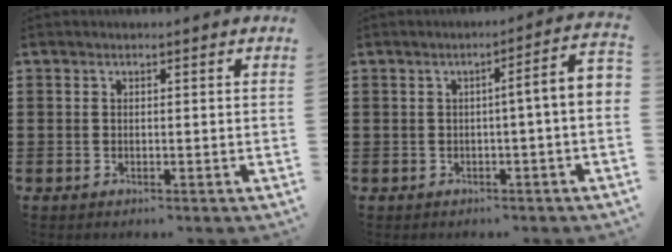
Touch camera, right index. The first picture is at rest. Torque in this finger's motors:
{"motor_torque": [1.10, -0.42, 0.58, 0.12]}